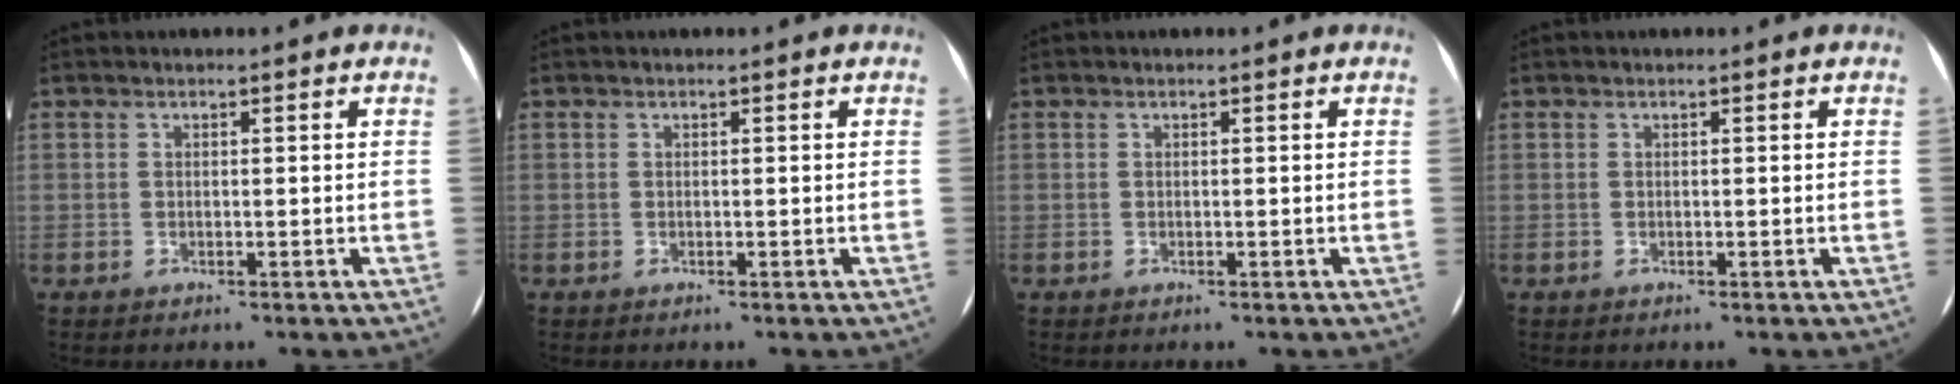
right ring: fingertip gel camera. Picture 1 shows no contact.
{"total": 0.0}
{"total": 0.0}
{"total": 0.0}